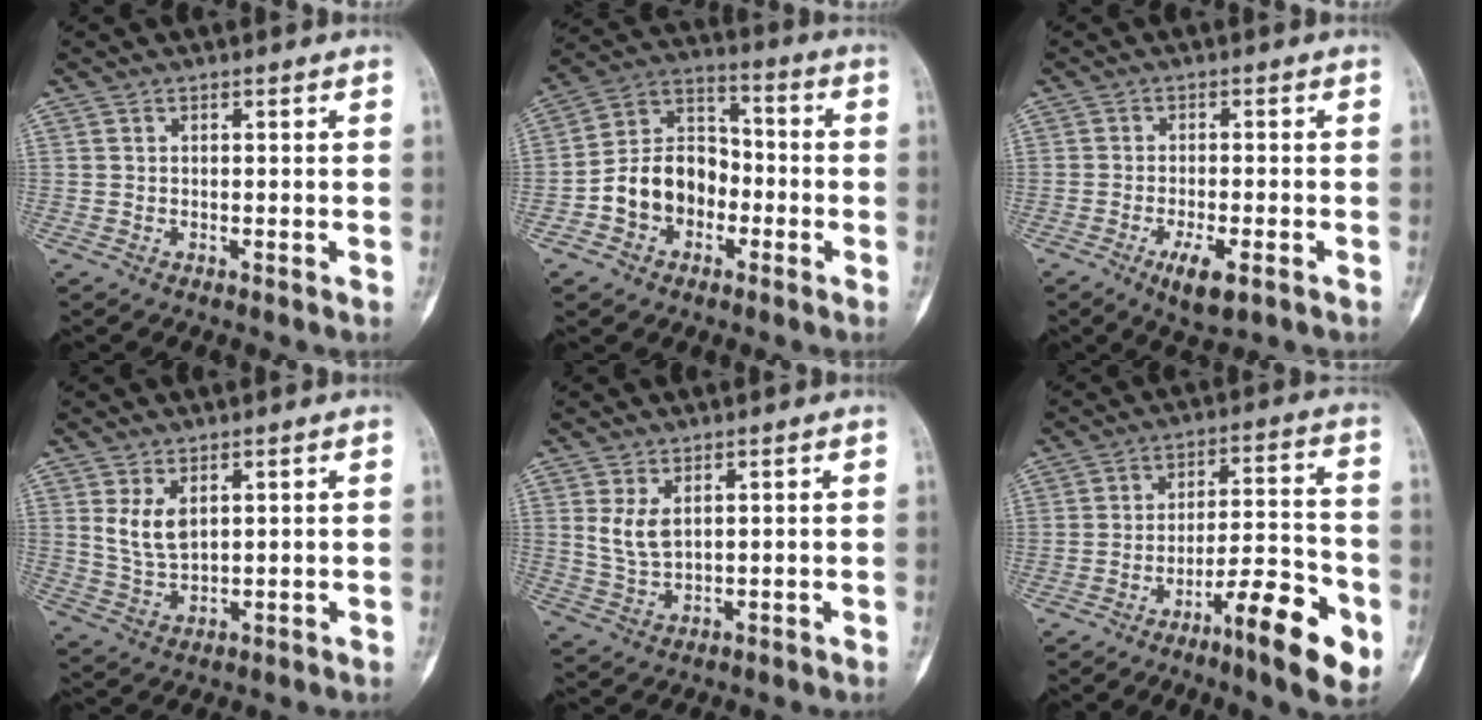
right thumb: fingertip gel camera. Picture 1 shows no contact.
{"total": 12.5, "force": [-3.5, 9.7, 7.0], "torque": [-0.090, 0.051, -0.071]}
{"total": 5.8, "force": [-2.7, 1.8, 4.8], "torque": [-0.083, -0.003, -0.042]}
{"total": 5.5, "force": [2.2, 2.9, 4.1], "torque": [-0.074, -0.015, 0.054]}
{"total": 4.6, "force": [1.7, 2.4, 3.5], "torque": [-0.067, -0.011, 0.046]}
{"total": 14.2, "force": [-6.8, 3.2, 12.0], "torque": [-0.168, 0.042, -0.101]}